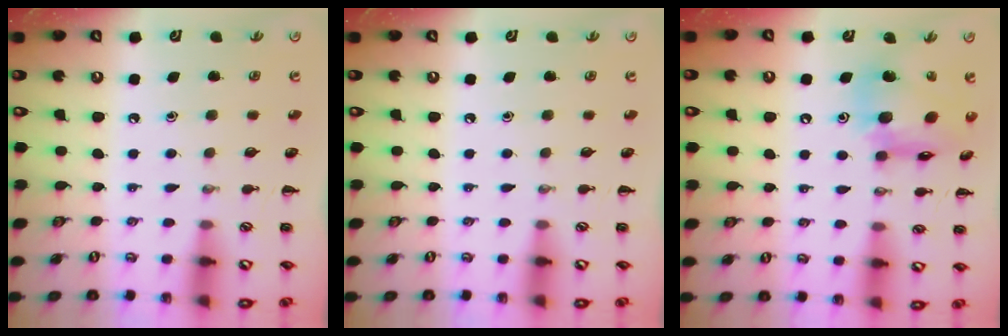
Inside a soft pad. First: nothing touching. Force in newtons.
{"total": 0.0}
{"total": 15.1, "press": 14.9, "slide": 2.7}